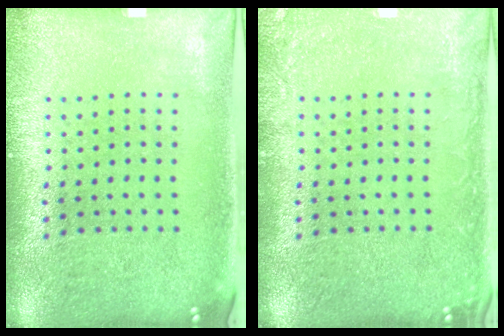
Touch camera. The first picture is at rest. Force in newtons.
{"total": 2.0, "press": 2.0, "slide": 0.2}